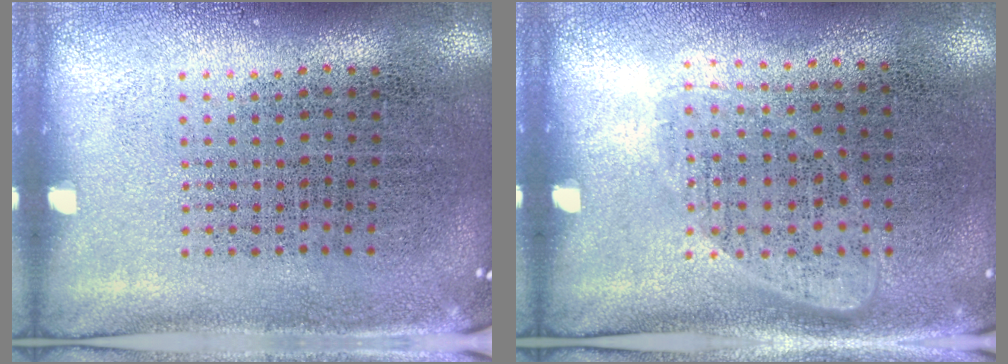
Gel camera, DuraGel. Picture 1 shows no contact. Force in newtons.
{"total": 1.2, "press": 1.0, "slide": 0.6}